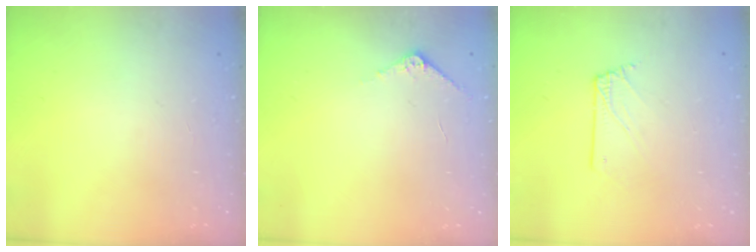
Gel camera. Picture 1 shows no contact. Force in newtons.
{"total": 5.7, "press": 5.7, "slide": 0.6}
{"total": 1.7, "press": 1.7, "slide": 0.2}